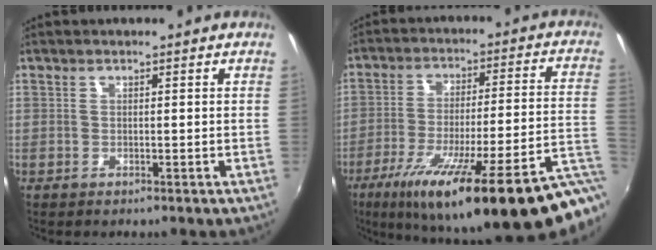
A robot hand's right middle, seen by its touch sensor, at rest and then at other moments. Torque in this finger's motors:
{"motor_torque": [1.44, -0.69, 0.60, 0.21]}